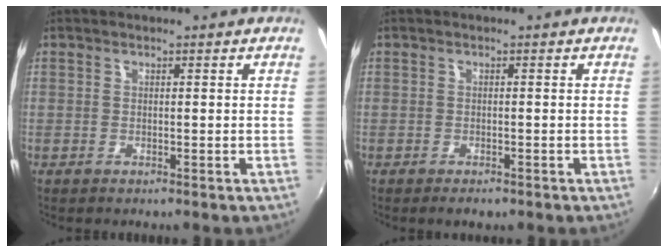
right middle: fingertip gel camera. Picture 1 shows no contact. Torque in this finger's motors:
{"motor_torque": [0.54, -0.51, 0.02, 0.01]}